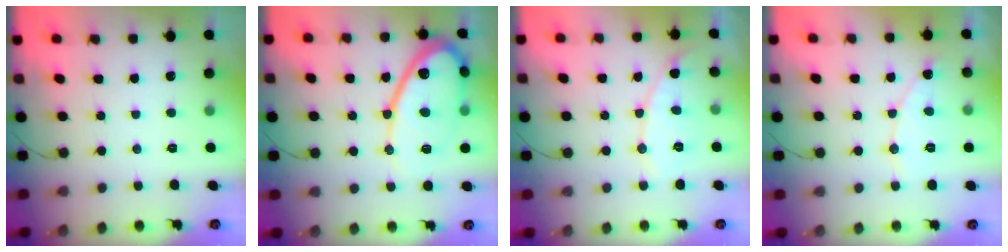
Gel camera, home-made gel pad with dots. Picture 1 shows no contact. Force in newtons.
{"total": 14.9, "press": 14.8, "slide": 1.4}
{"total": 8.1, "press": 8.1, "slide": 0.4}
{"total": 6.9, "press": 6.9, "slide": 0.3}